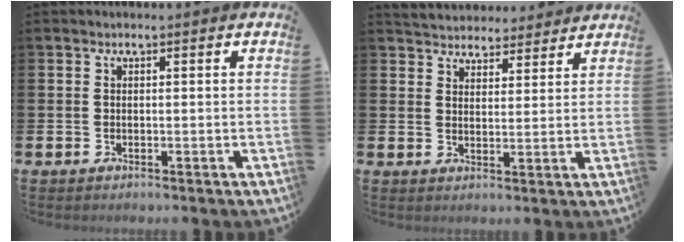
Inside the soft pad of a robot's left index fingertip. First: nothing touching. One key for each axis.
{"total": 4.4, "fx": 4.3, "fy": 1.1, "fz": -0.3, "tx": -0.011, "ty": -0.025, "tz": 0.077}